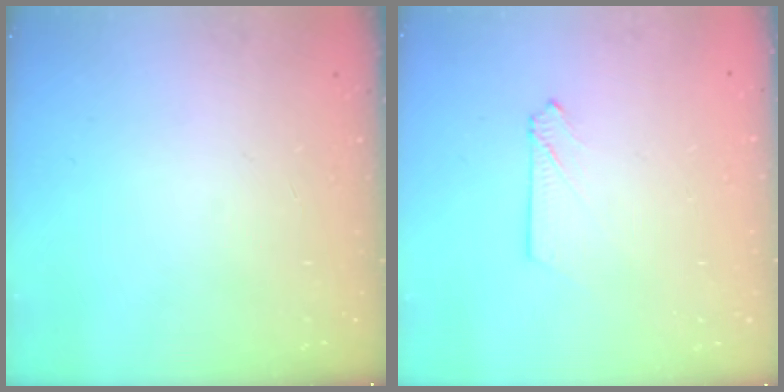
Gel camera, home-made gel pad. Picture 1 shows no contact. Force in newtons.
{"total": 2.2, "press": 2.2, "slide": 0.2}